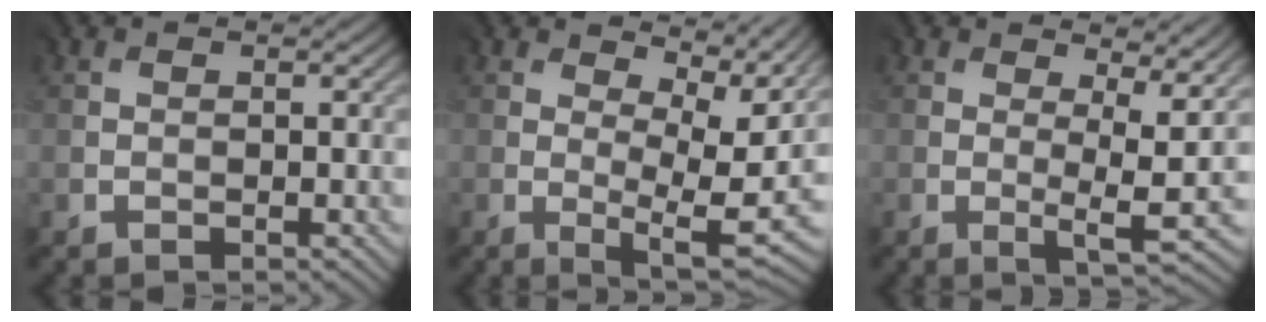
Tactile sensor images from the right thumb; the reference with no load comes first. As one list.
[{"total": 8.2, "force": [3.3, 3.3, 6.7], "torque": [-0.112, -0.013, 0.062]}, {"total": 5.4, "force": [1.3, 1.2, 5.1], "torque": [-0.077, -0.008, 0.023]}]